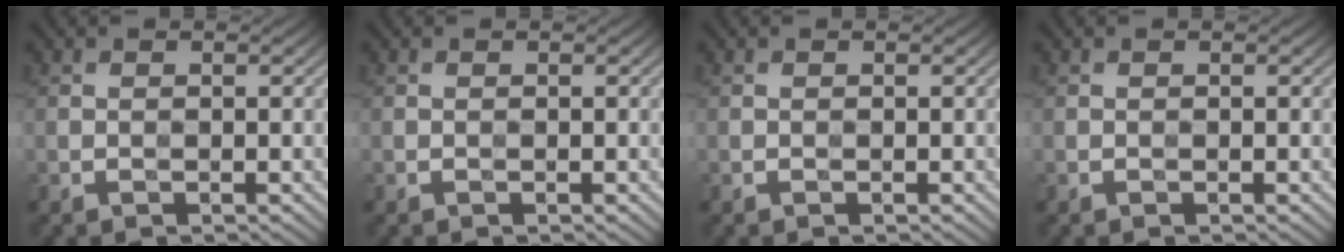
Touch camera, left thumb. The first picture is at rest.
{"total": 0.0}
{"total": 0.0}
{"total": 0.0}